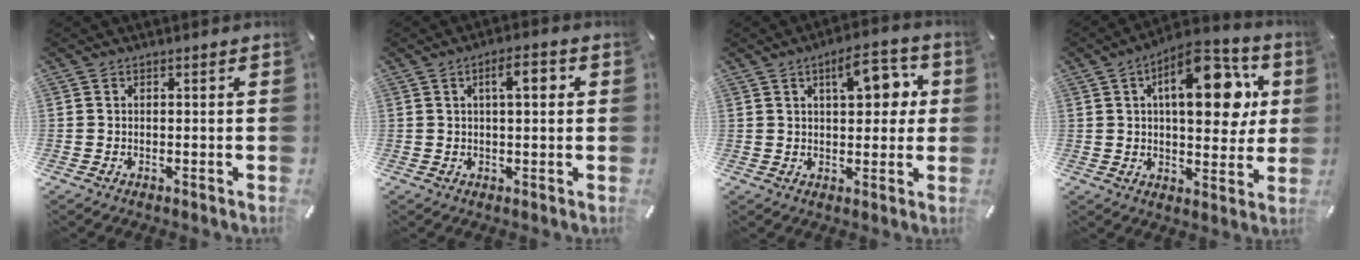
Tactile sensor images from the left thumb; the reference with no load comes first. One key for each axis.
{"total": 5.4, "fx": 1.5, "fy": 1.9, "fz": 4.8, "tx": -0.074, "ty": 0.002, "tz": 0.016}
{"total": 10.5, "fx": 3.6, "fy": 5.1, "fz": 8.5, "tx": -0.102, "ty": -0.010, "tz": 0.050}
{"total": 18.6, "fx": 6.3, "fy": 9.0, "fz": 15.0, "tx": -0.206, "ty": -0.014, "tz": 0.097}